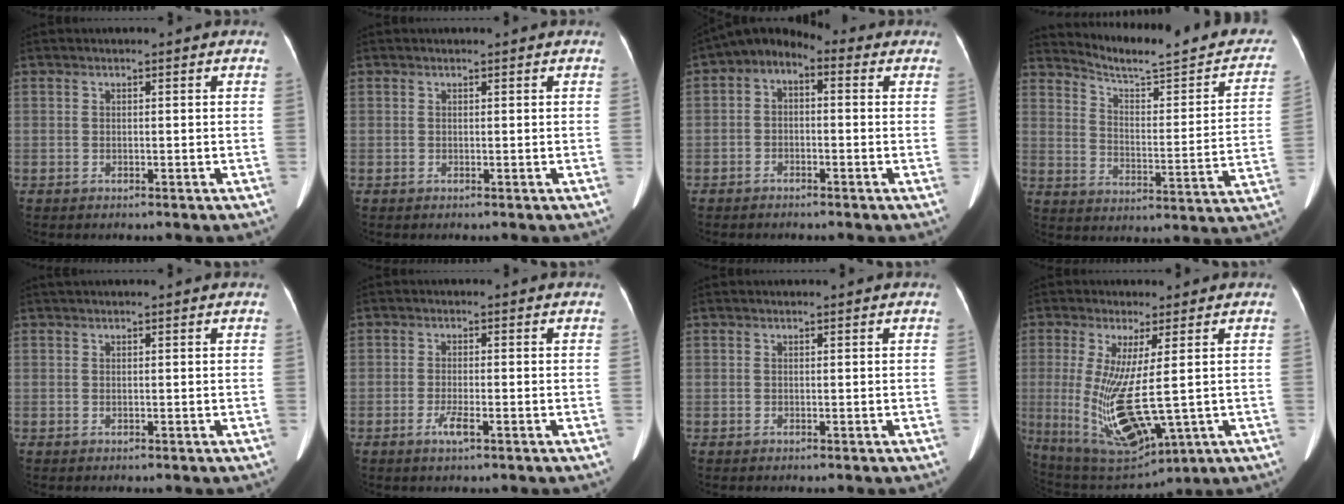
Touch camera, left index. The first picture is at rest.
{"total": 0.0}
{"total": 5.4, "force": [0.4, 3.3, 4.3], "torque": [-0.069, 0.037, 0.000]}
{"total": 19.9, "force": [18.0, 2.8, 8.1], "torque": [-0.106, -0.040, 0.233]}
{"total": 0.9, "force": [0.8, -0.1, 0.4], "torque": [-0.008, 0.019, 0.019]}
{"total": 2.1, "force": [-1.1, 0.2, 1.8], "torque": [-0.039, -0.004, -0.022]}
{"total": 0.0}
{"total": 12.7, "force": [-0.8, 2.9, 12.3], "torque": [-0.245, -0.028, 0.008]}